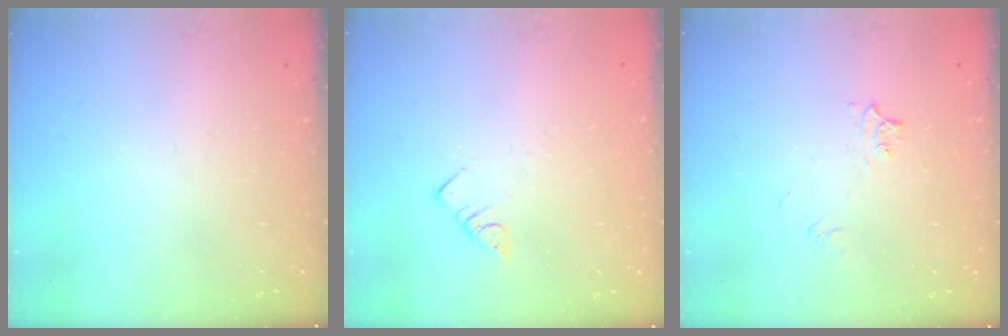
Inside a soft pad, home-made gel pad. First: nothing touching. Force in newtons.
{"total": 3.0, "press": 3.0, "slide": 0.1}
{"total": 4.3, "press": 4.2, "slide": 0.5}